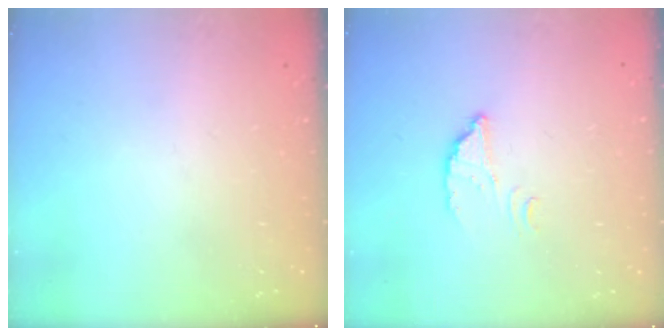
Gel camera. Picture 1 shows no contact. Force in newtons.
{"total": 2.6, "press": 2.6, "slide": 0.1}